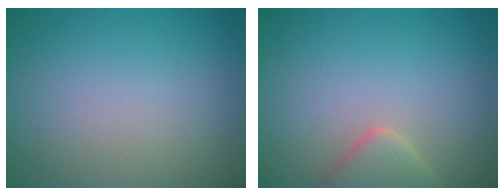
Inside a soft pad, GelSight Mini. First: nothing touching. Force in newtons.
{"total": 2.8, "press": 2.8, "slide": 0.3}